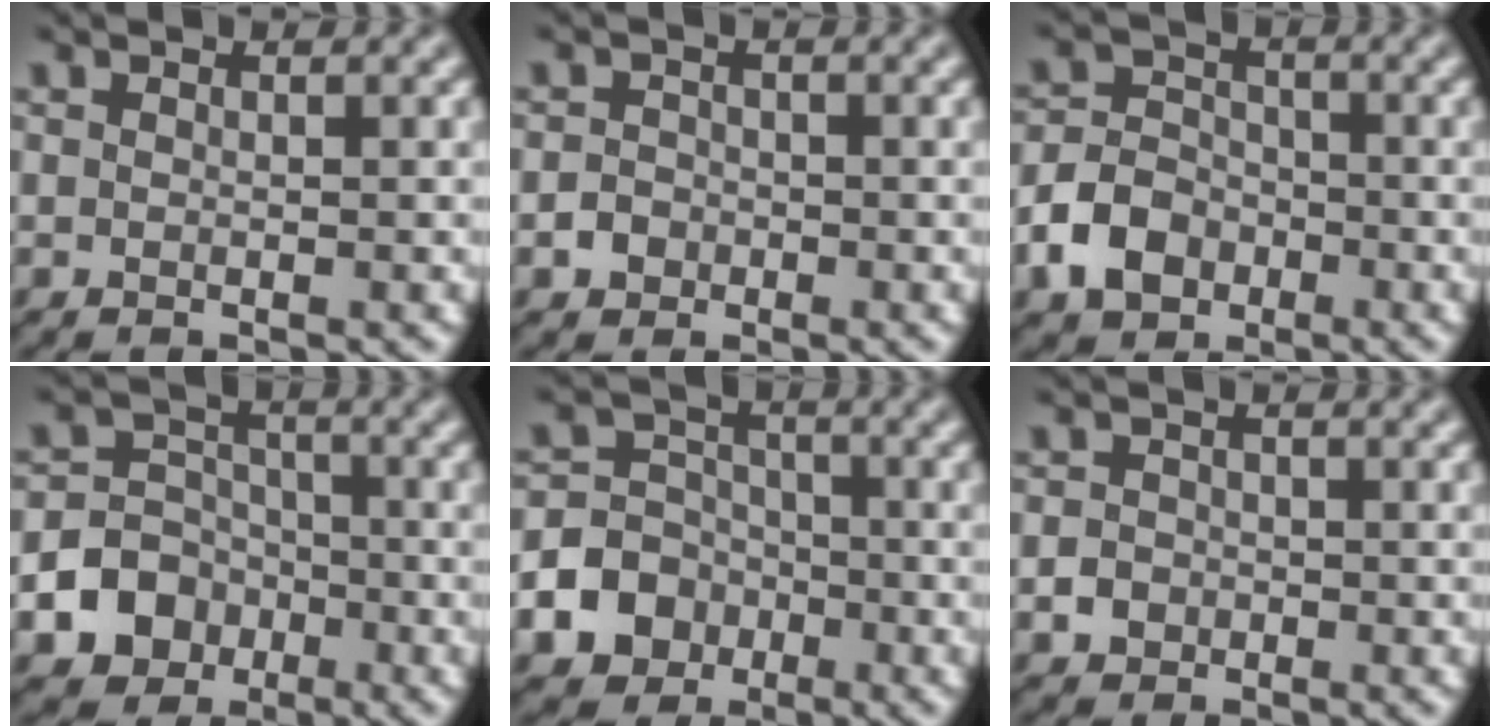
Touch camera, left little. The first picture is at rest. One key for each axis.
{"total": 1.6, "fx": -0.7, "fy": 1.4, "fz": 0.4, "tx": 0.011, "ty": 0.000, "tz": -0.017}
{"total": 4.6, "fx": -2.3, "fy": 3.4, "fz": 2.0, "tx": -0.043, "ty": 0.003, "tz": -0.051}
{"total": 7.9, "fx": -3.6, "fy": 6.8, "fz": 1.7, "tx": -0.021, "ty": -0.010, "tz": -0.082}
{"total": 9.0, "fx": -4.0, "fy": 7.9, "fz": 1.8, "tx": -0.035, "ty": -0.016, "tz": -0.089}
{"total": 1.9, "fx": -0.7, "fy": 1.7, "fz": 0.5, "tx": 0.005, "ty": 0.001, "tz": -0.018}